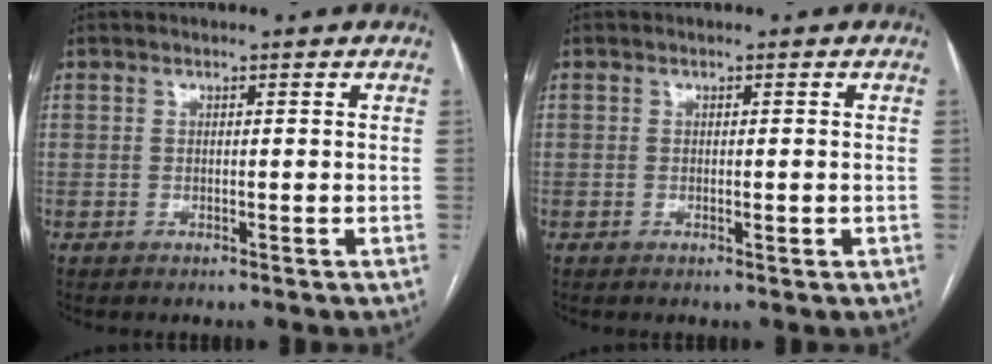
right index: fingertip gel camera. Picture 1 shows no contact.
{"total": 1.0, "force": [-0.3, 0.3, 0.9], "torque": [-0.011, -0.001, -0.002]}